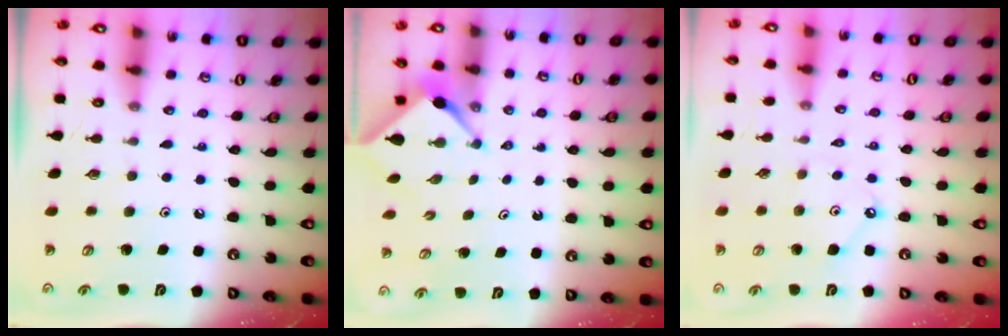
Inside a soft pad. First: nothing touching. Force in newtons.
{"total": 2.5, "press": 2.4, "slide": 0.3}
{"total": 3.4, "press": 3.4, "slide": 0.3}